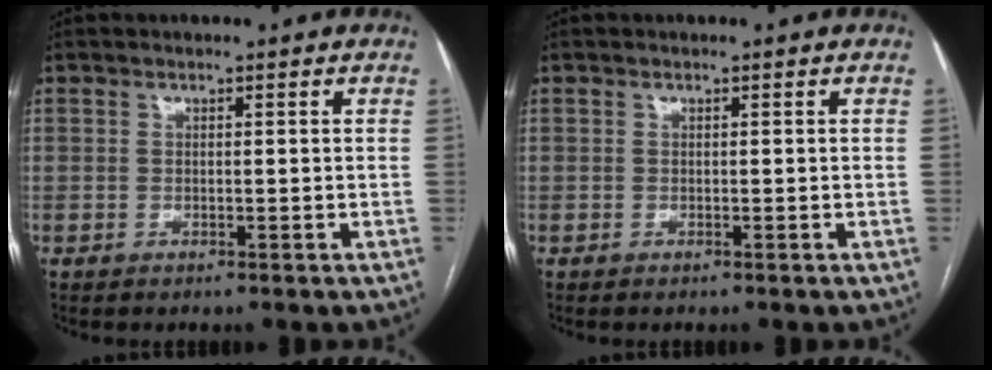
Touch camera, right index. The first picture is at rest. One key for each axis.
{"total": 0.0}